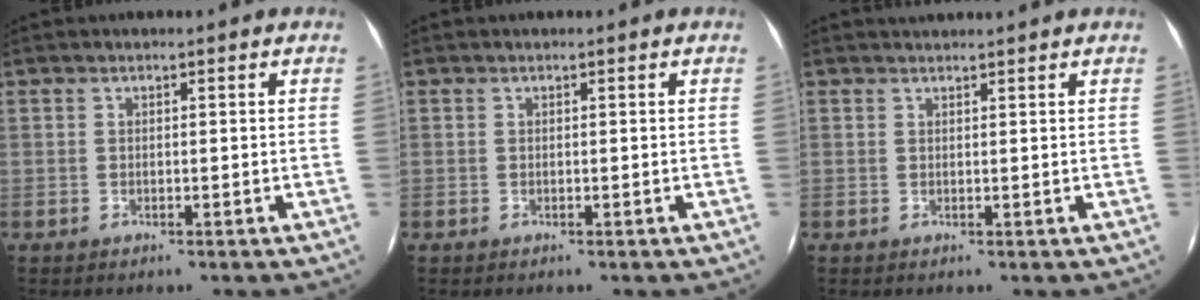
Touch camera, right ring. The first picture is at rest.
{"total": 0.0}
{"total": 1.4, "force": [1.3, -0.2, 0.2], "torque": [-0.010, -0.001, 0.020]}